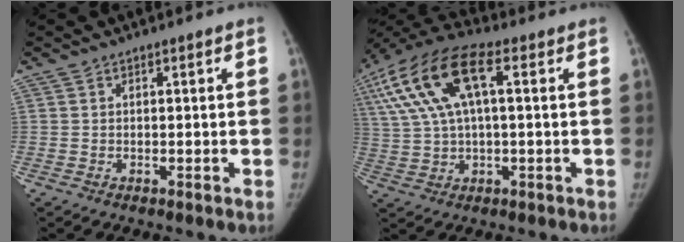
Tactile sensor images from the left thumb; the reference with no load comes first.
{"total": 17.4, "force": [4.8, 7.2, 15.1], "torque": [-0.314, 0.037, 0.083]}